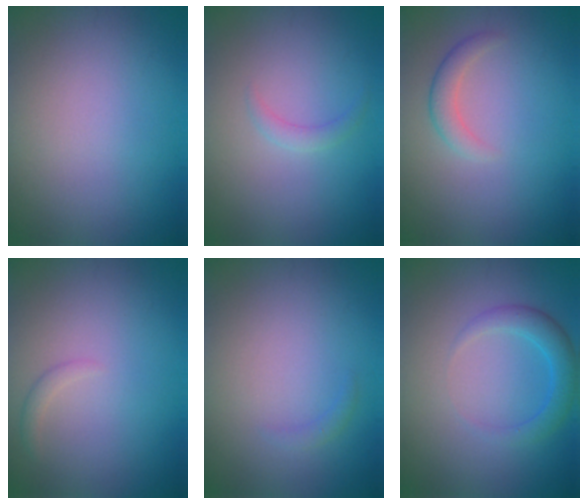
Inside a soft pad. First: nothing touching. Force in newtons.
{"total": 1.1, "press": 1.1, "slide": 0.0}
{"total": 1.7, "press": 1.7, "slide": 0.1}
{"total": 0.8, "press": 0.8, "slide": 0.0}
{"total": 0.7, "press": 0.7, "slide": 0.1}
{"total": 2.6, "press": 2.6, "slide": 0.2}